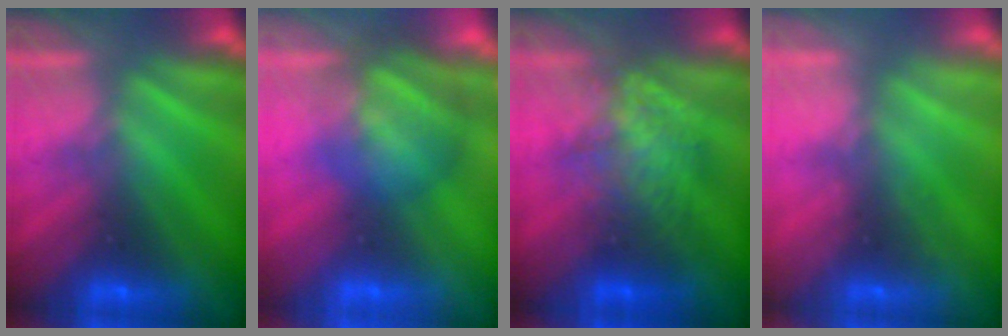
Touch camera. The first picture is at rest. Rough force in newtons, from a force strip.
{"total": 3.5}
{"total": 2.3}
{"total": 2.1}